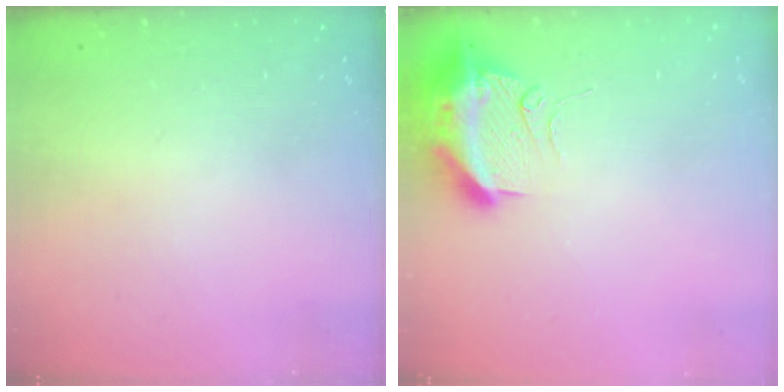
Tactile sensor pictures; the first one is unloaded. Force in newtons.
{"total": 12.1, "press": 12.1, "slide": 1.3}